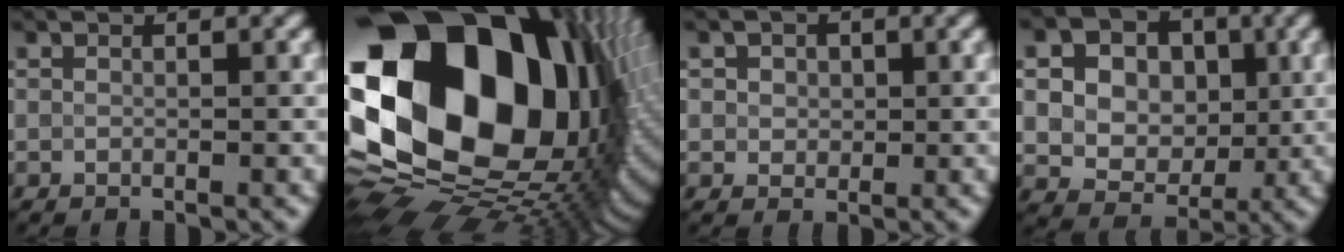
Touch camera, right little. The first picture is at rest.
{"total": 22.8, "force": [5.4, 15.2, 16.0], "torque": [-0.323, -0.021, 0.116]}
{"total": 1.8, "force": [0.5, 1.6, 0.6], "torque": [0.006, 0.005, 0.002]}
{"total": 10.0, "force": [2.2, 8.4, 5.0], "torque": [-0.099, 0.031, 0.033]}